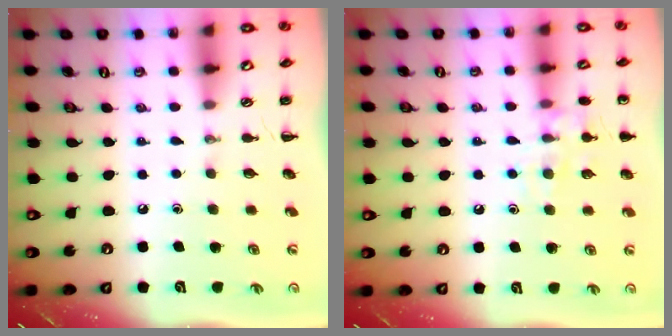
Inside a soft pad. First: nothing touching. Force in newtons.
{"total": 10.1, "press": 10.0, "slide": 1.5}